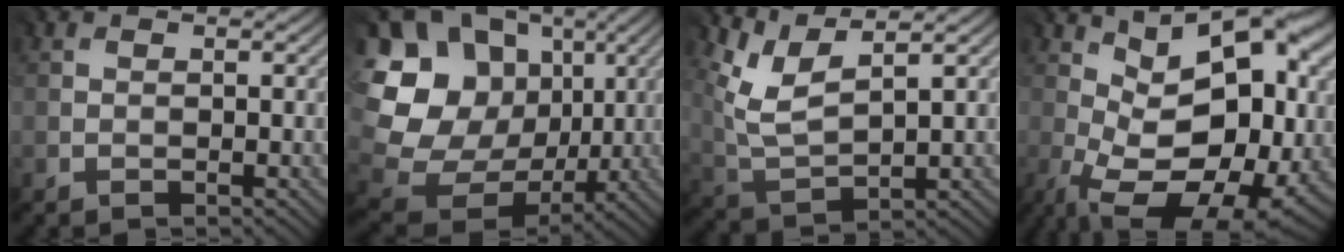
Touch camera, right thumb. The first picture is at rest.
{"total": 19.6, "force": [4.1, 16.9, 9.1], "torque": [-0.264, 0.007, 0.103]}
{"total": 5.9, "force": [4.1, 1.8, 3.7], "torque": [-0.100, -0.001, 0.095]}
{"total": 17.6, "force": [0.3, 10.0, 14.5], "torque": [-0.223, -0.015, 0.032]}